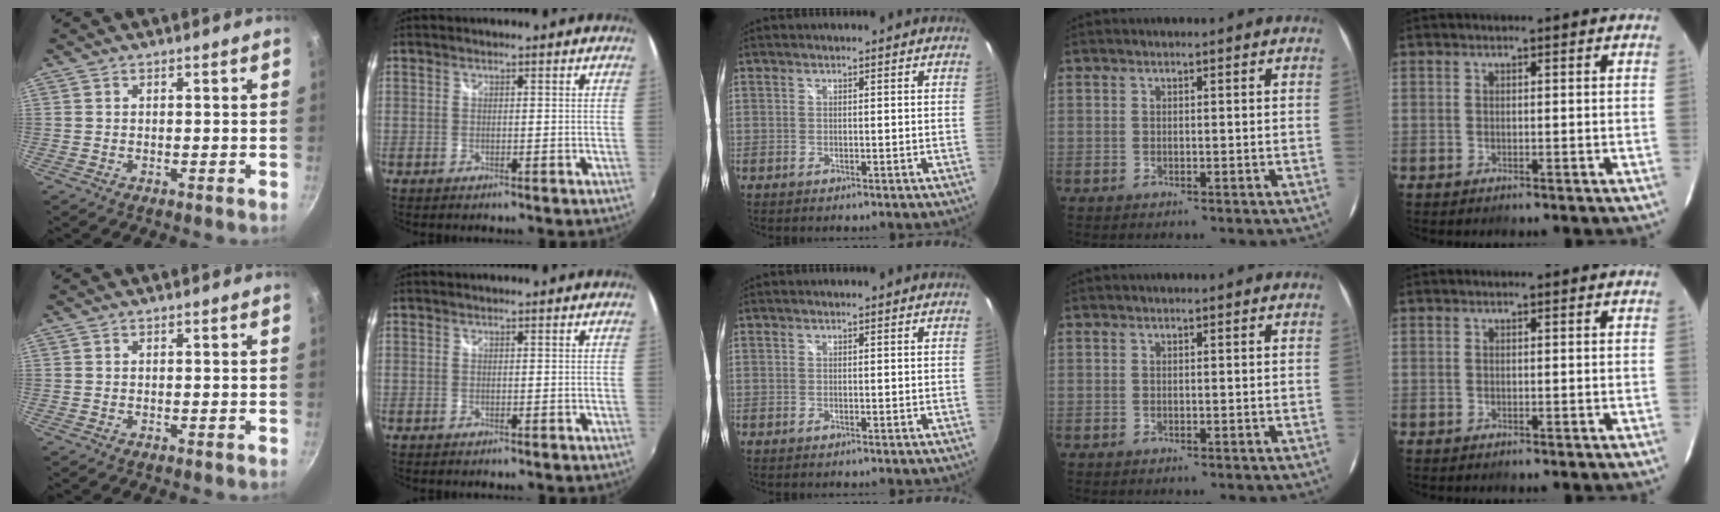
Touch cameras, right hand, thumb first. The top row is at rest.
{}